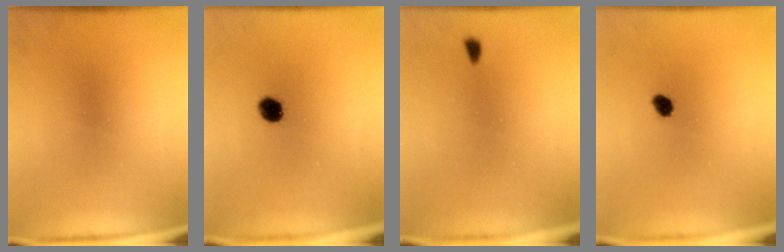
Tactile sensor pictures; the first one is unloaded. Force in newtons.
{"total": 4.9}
{"total": 1.1}
{"total": 2.8}